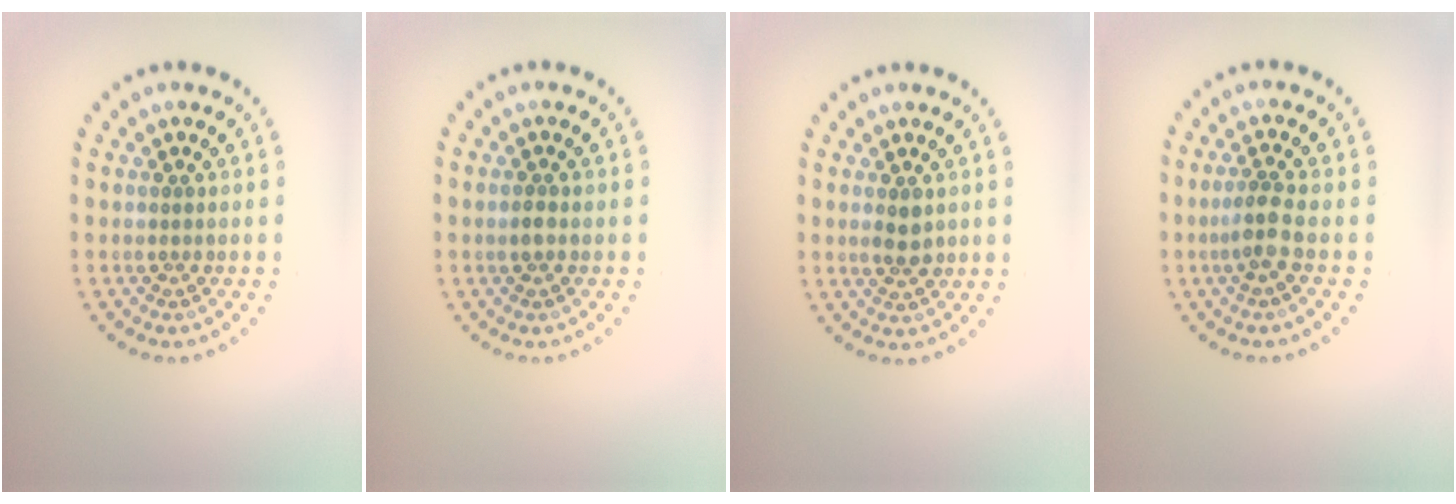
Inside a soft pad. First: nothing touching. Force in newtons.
{"total": 0.9, "press": 0.9, "slide": 0.2}
{"total": 1.7, "press": 1.7, "slide": 0.2}
{"total": 2.1, "press": 1.6, "slide": 1.3}